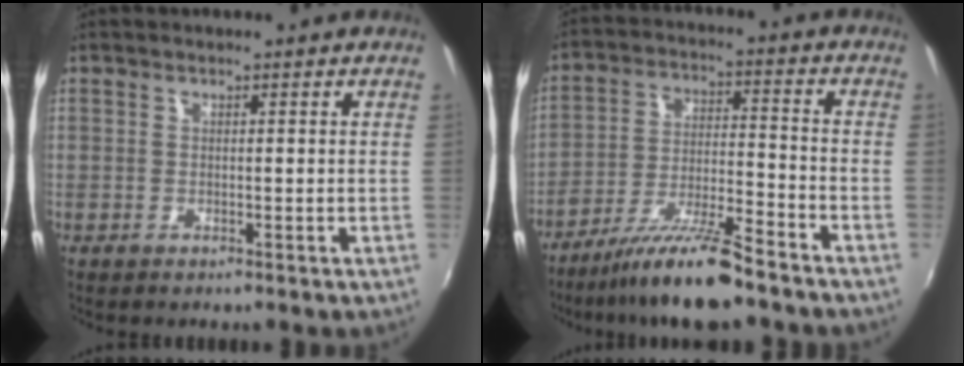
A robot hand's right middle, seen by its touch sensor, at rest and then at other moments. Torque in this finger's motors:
{"motor_torque": [1.07, -1.07, 0.21, 0.07]}